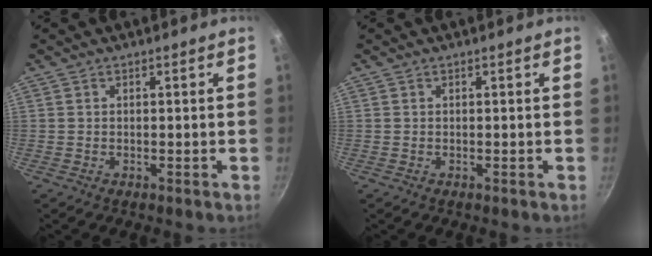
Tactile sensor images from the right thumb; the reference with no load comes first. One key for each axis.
{"total": 0.0}